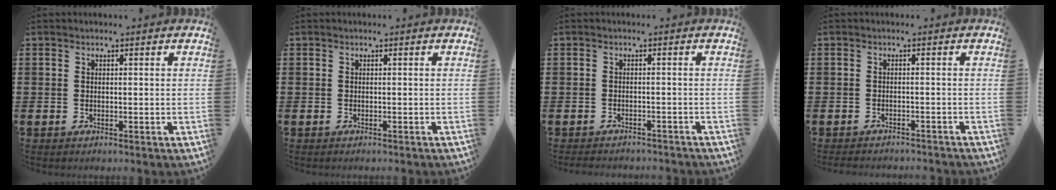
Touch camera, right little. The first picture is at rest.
{"total": 0.0}
{"total": 1.3, "force": [-1.2, 0.0, 0.0], "torque": [-0.003, 0.001, -0.026]}
{"total": 1.2, "force": [-1.2, 0.0, 0.0], "torque": [-0.003, 0.000, -0.025]}